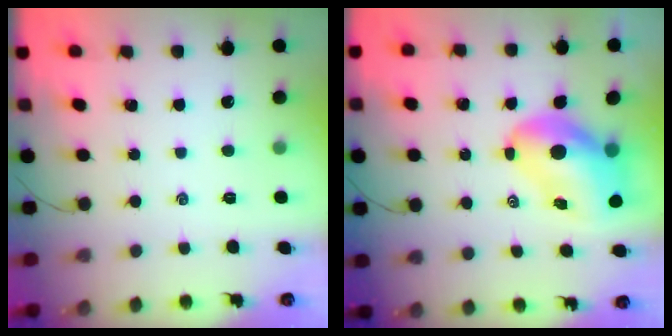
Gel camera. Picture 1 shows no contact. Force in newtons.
{"total": 10.6, "press": 10.2, "slide": 3.0}